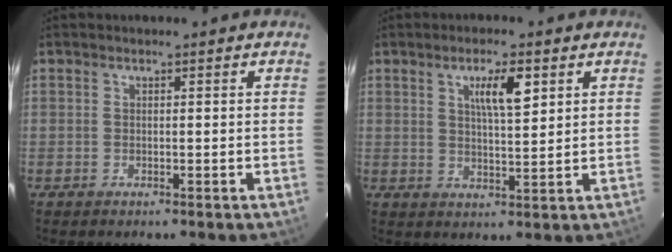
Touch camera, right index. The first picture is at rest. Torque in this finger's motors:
{"motor_torque": [0.24, 0.05, 0.26, 0.08]}